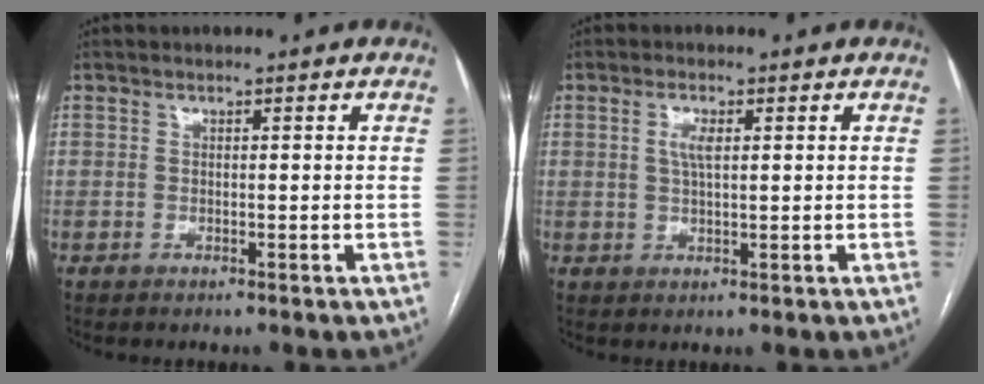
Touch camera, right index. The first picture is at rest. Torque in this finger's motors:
{"motor_torque": [0.12, -0.09, 0.17, 0.03]}